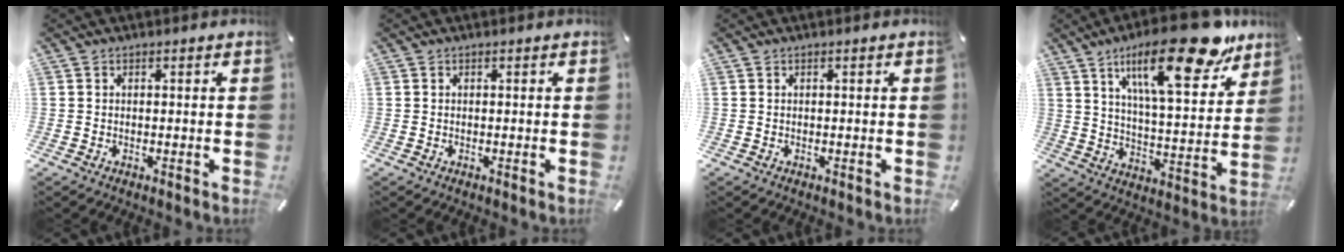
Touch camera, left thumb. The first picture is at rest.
{"total": 0.0}
{"total": 0.0}
{"total": 23.9, "force": [14.8, 7.9, 17.1], "torque": [-0.257, -0.078, 0.234]}